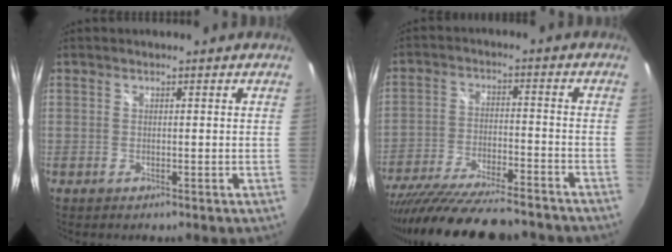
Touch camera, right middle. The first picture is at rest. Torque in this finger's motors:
{"motor_torque": [1.34, -0.80, 0.49, 0.21]}